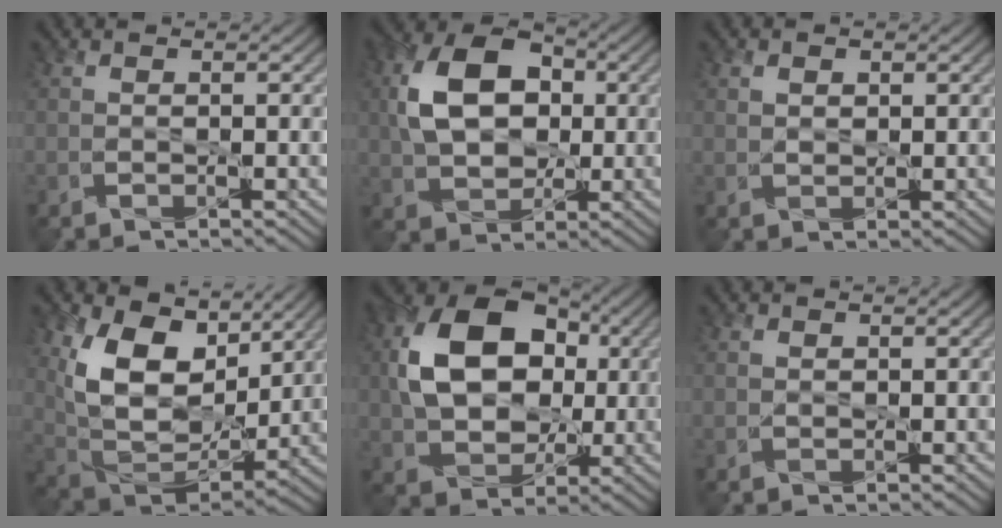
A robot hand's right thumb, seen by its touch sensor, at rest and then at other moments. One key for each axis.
{"total": 10.6, "fx": 1.4, "fy": 7.5, "fz": 7.4, "tx": -0.156, "ty": 0.014, "tz": 0.017}
{"total": 1.6, "fx": 0.7, "fy": 1.1, "fz": 0.9, "tx": -0.020, "ty": -0.002, "tz": 0.016}
{"total": 13.2, "fx": 5.2, "fy": 8.4, "fz": 8.7, "tx": -0.186, "ty": -0.011, "tz": 0.096}
{"total": 13.3, "fx": 1.7, "fy": 9.6, "fz": 9.0, "tx": -0.184, "ty": 0.010, "tz": 0.031}
{"total": 0.6, "fx": 0.2, "fy": 0.4, "fz": 0.3, "tx": -0.007, "ty": -0.001, "tz": 0.003}